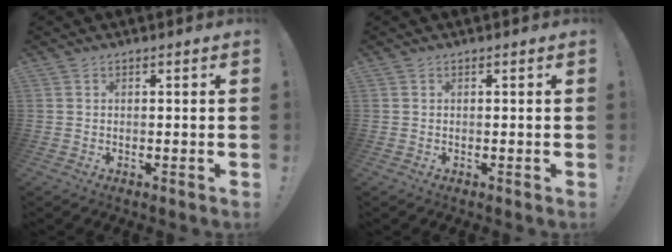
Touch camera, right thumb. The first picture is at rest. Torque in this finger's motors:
{"motor_torque": [0.00, 0.00, 0.00, 0.00, 0.02]}